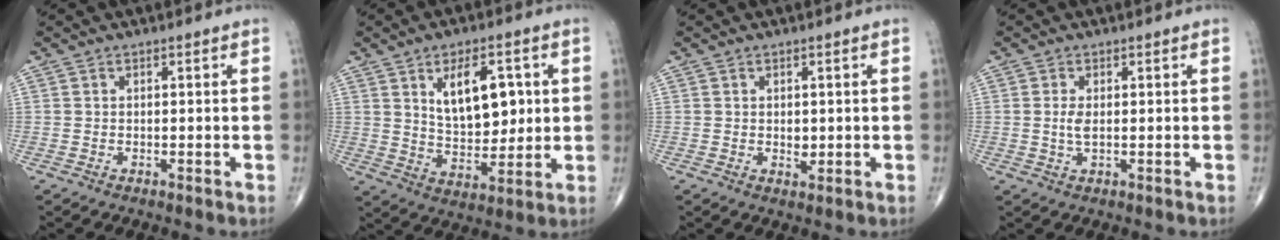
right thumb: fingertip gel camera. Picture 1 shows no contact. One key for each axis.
{"total": 12.4, "fx": 3.4, "fy": 6.8, "fz": 9.8, "tx": -0.125, "ty": -0.019, "tz": 0.066}
{"total": 1.8, "fx": 0.1, "fy": 1.1, "fz": 1.4, "tx": -0.015, "ty": -0.004, "tz": 0.004}
{"total": 2.3, "fx": 0.1, "fy": 0.9, "fz": 2.1, "tx": -0.047, "ty": -0.005, "tz": 0.004}